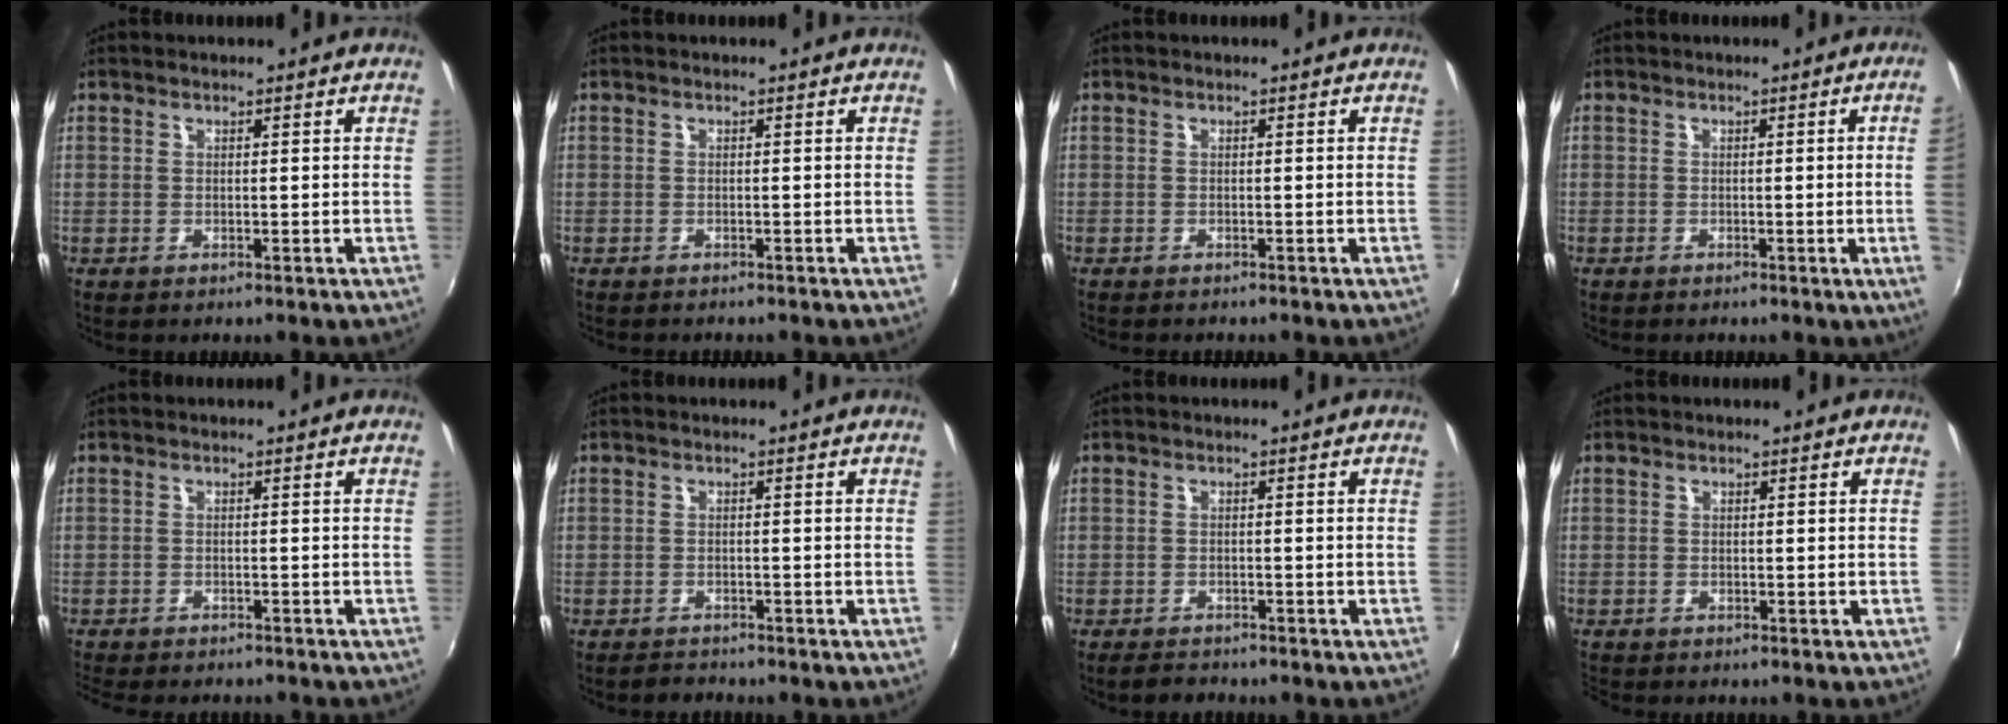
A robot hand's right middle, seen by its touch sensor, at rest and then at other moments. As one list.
[{"total": 1.3, "force": [-1.2, 0.3, 0.4], "torque": [-0.011, -0.008, -0.018]}, {"total": 1.0, "force": [-0.9, 0.2, 0.3], "torque": [-0.008, -0.006, -0.015]}, {"total": 4.2, "force": [-0.1, -2.0, 3.7], "torque": [-0.058, -0.010, 0.004]}, {"total": 6.8, "force": [-6.1, 1.5, 2.6], "torque": [-0.066, -0.020, -0.096]}, {"total": 1.8, "force": [-1.7, 0.5, 0.0], "torque": [-0.007, -0.001, -0.031]}, {"total": 2.7, "force": [-2.5, 0.9, 0.7], "torque": [-0.025, -0.007, -0.042]}, {"total": 0.8, "force": [-0.8, 0.2, 0.2], "torque": [-0.005, -0.002, -0.014]}]